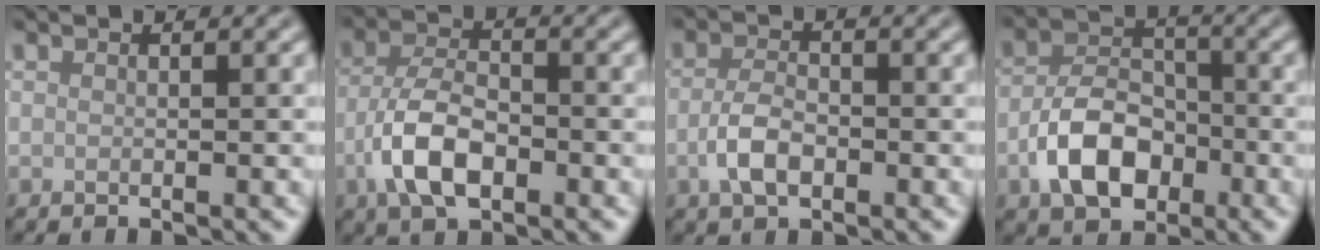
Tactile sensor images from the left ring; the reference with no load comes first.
{"total": 5.7, "force": [-2.3, 2.8, 4.4], "torque": [-0.086, 0.003, -0.051]}
{"total": 3.3, "force": [-1.1, 1.8, 2.6], "torque": [-0.052, 0.001, -0.025]}
{"total": 6.3, "force": [-2.5, 4.0, 4.1], "torque": [-0.074, 0.002, -0.050]}